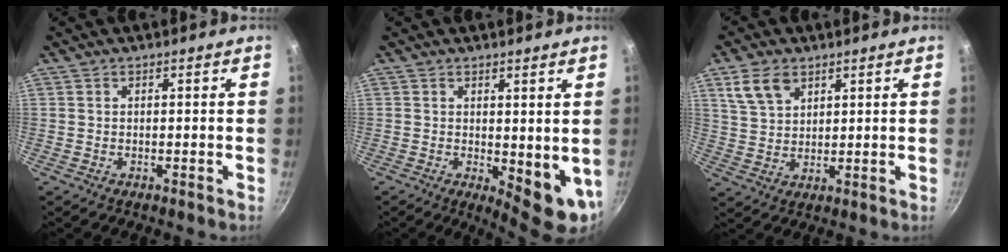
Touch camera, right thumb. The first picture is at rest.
{"total": 7.8, "force": [0.8, 3.4, 6.9], "torque": [-0.074, -0.017, 0.019]}
{"total": 7.1, "force": [3.9, 4.5, 3.9], "torque": [-0.059, -0.009, 0.081]}